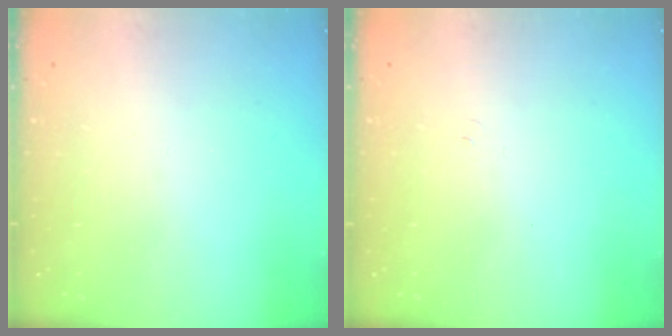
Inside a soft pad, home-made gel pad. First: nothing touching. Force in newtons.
{"total": 3.3, "press": 3.2, "slide": 0.4}